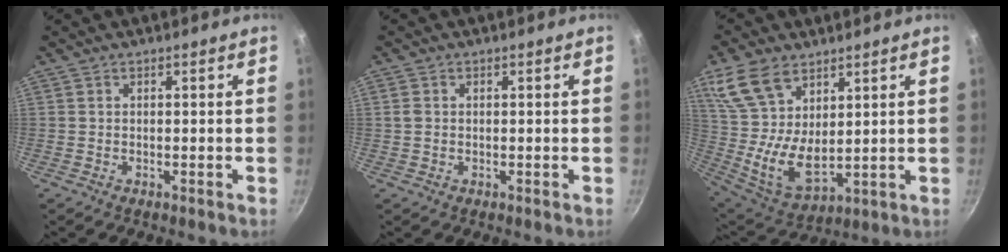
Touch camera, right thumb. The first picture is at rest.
{"total": 1.5, "force": [0.0, 1.3, 0.8], "torque": [-0.014, 0.004, 0.000]}
{"total": 15.6, "force": [8.2, 8.7, 10.1], "torque": [-0.195, -0.041, 0.175]}